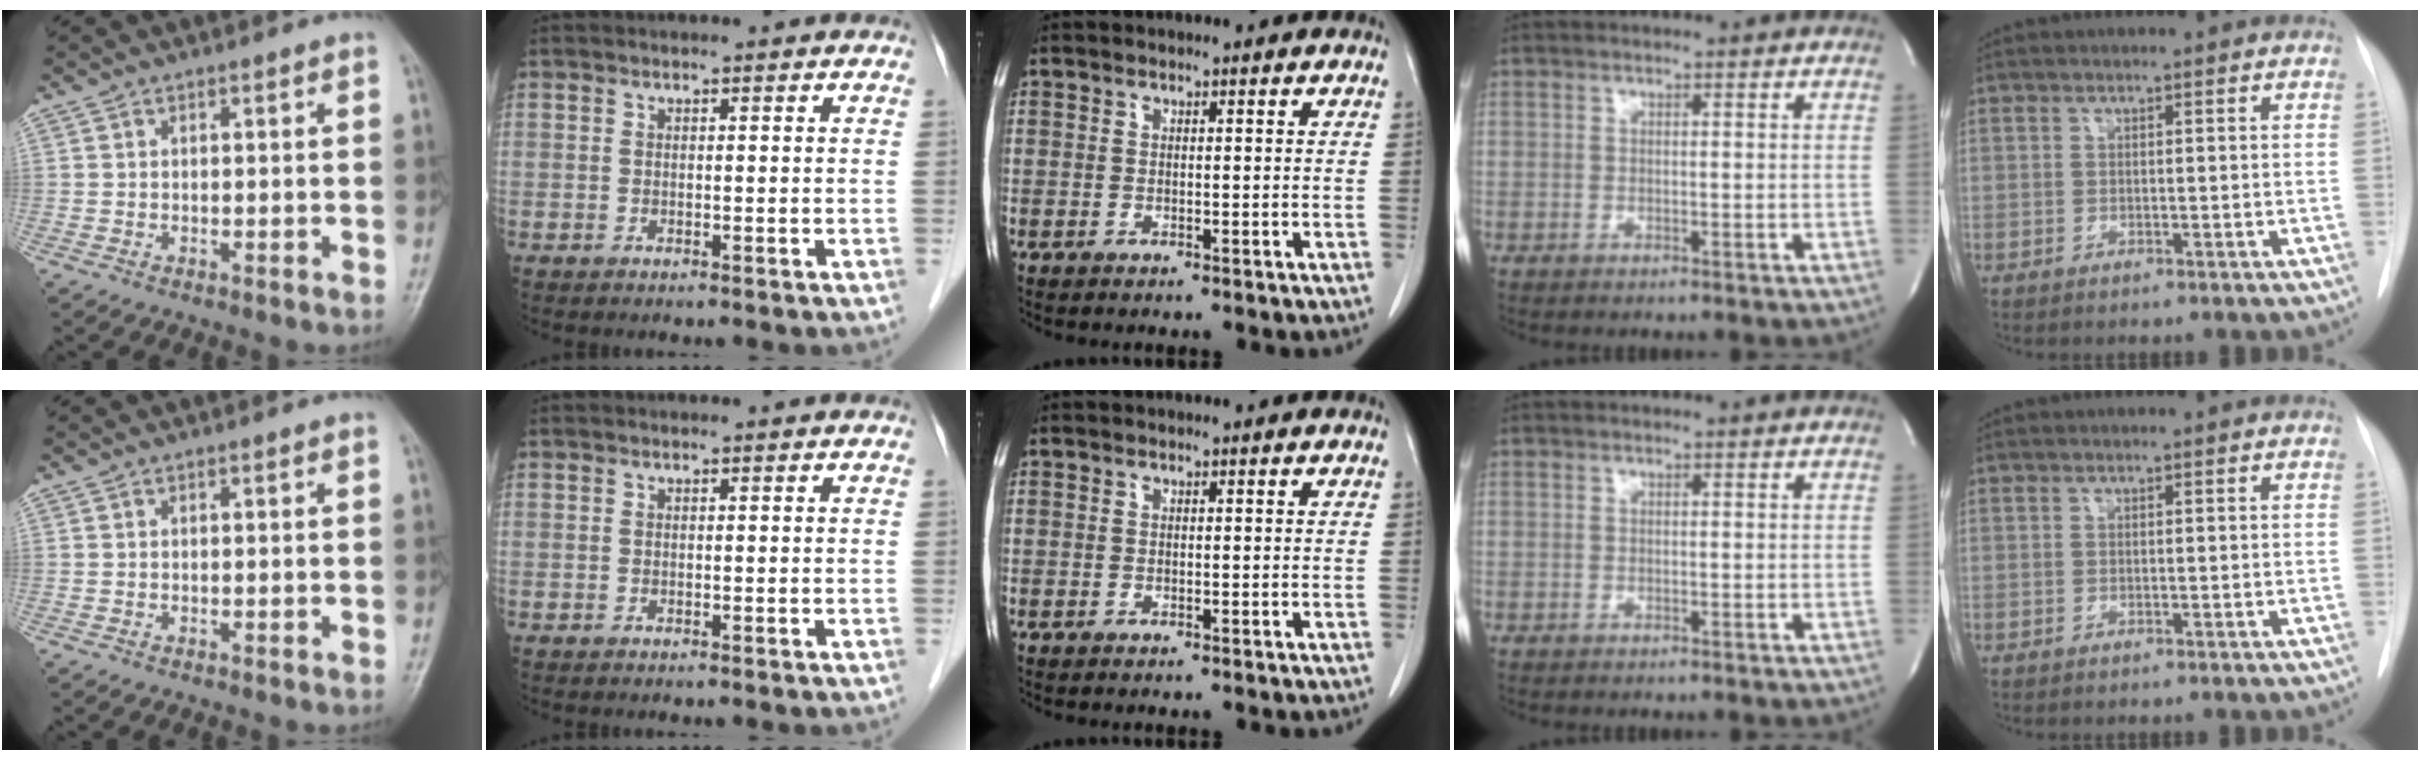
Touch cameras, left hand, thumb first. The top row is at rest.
{}